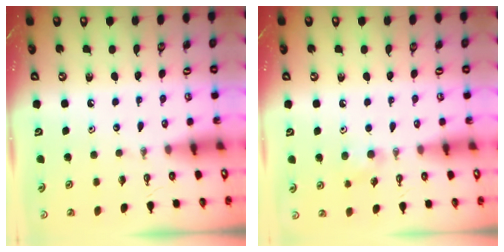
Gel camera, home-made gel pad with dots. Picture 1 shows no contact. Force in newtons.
{"total": 6.7, "press": 6.0, "slide": 2.8}